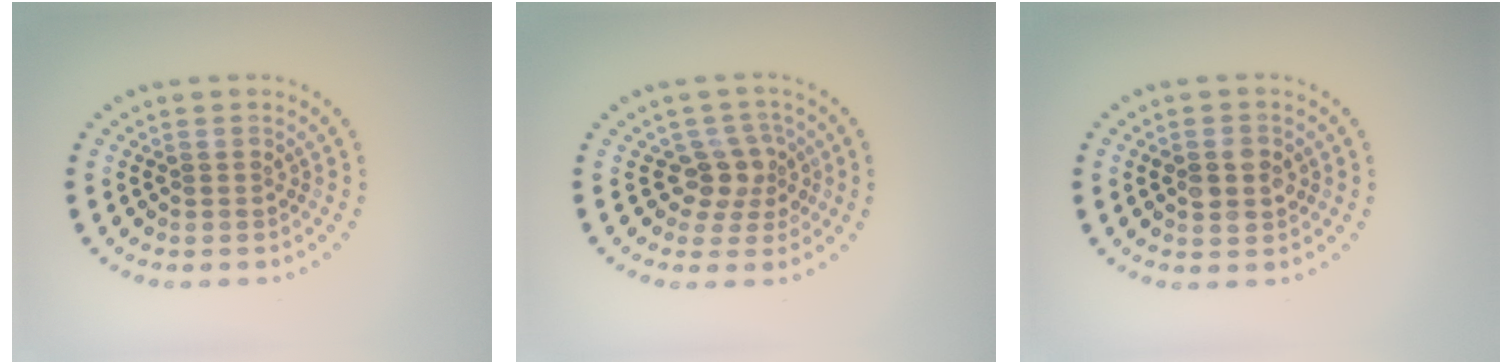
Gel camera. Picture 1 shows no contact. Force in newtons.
{"total": 2.7, "press": 2.1, "slide": 1.6}
{"total": 2.7, "press": 2.7, "slide": 0.2}